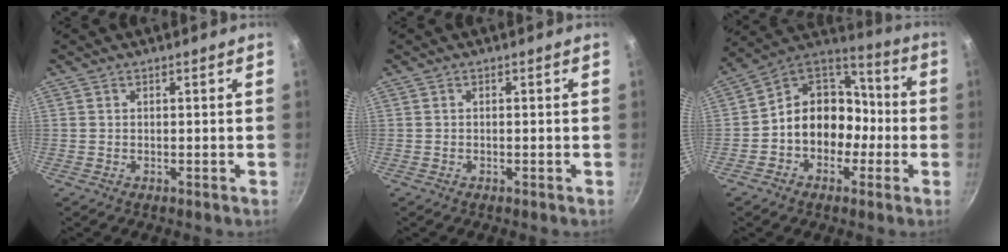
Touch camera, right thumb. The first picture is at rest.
{"total": 0.0}
{"total": 14.1, "force": [-3.1, 11.6, 7.4], "torque": [-0.058, 0.065, -0.068]}